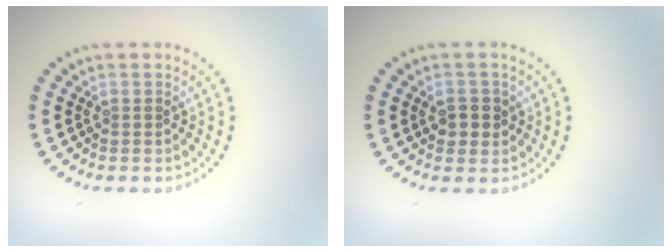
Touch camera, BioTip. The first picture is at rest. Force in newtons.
{"total": 2.2, "press": 2.1, "slide": 0.5}